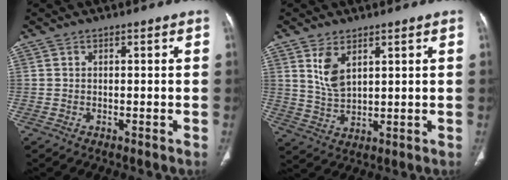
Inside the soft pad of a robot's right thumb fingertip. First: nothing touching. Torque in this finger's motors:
{"motor_torque": [-0.26, 0.37, -0.04, 0.14, 0.04]}